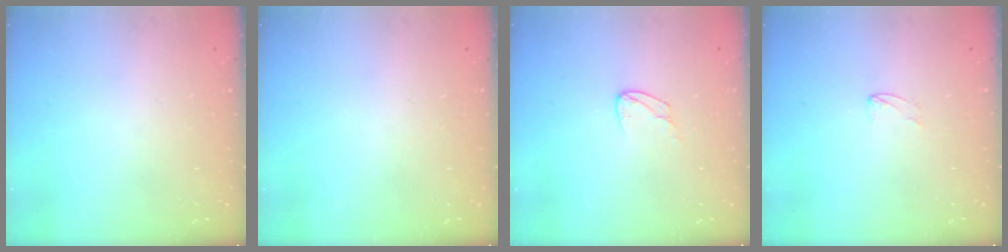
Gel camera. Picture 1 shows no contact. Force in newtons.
{"total": 0.0}
{"total": 5.6, "press": 5.6, "slide": 0.5}
{"total": 1.7, "press": 1.7, "slide": 0.1}